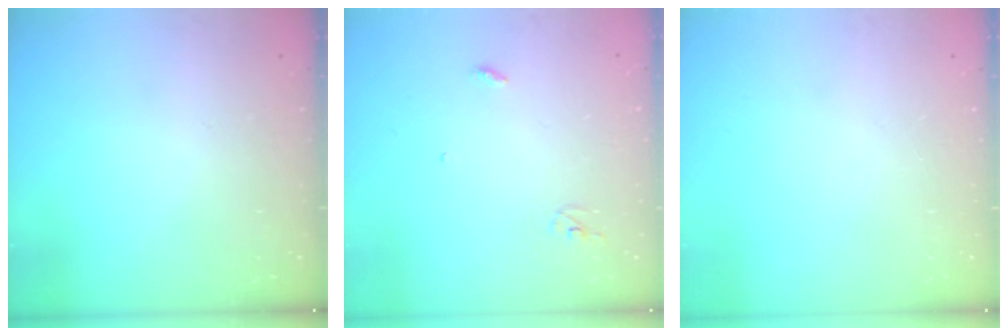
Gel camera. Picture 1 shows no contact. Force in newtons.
{"total": 3.0, "press": 2.9, "slide": 0.2}
{"total": 0.0}